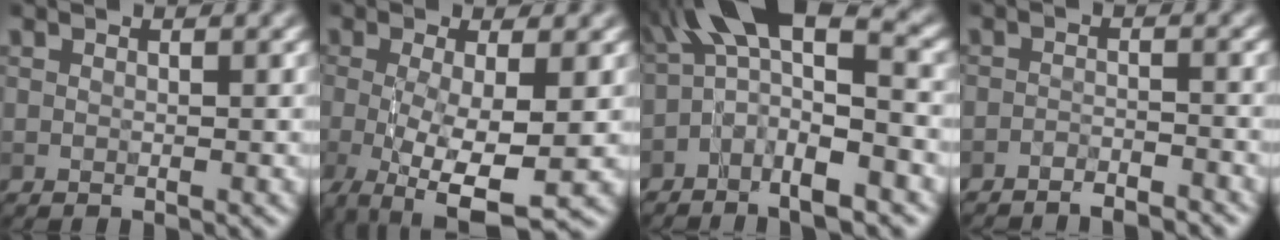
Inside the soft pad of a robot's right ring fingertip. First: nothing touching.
{"total": 7.9, "force": [-2.0, 2.2, 7.4], "torque": [-0.122, -0.013, -0.026]}
{"total": 8.7, "force": [-1.4, 2.7, 8.2], "torque": [-0.141, 0.031, -0.031]}
{"total": 3.3, "force": [-3.2, 0.3, 0.6], "torque": [-0.006, 0.003, -0.048]}